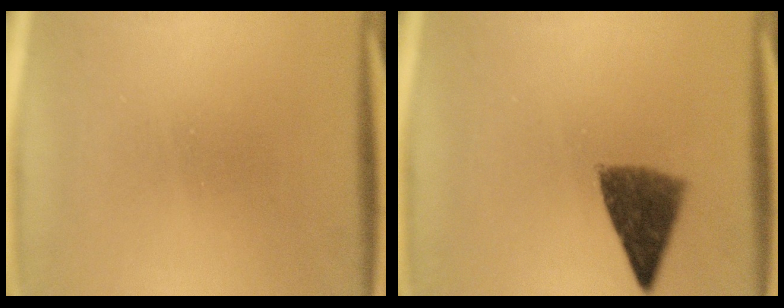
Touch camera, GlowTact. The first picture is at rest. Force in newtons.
{"total": 7.2}